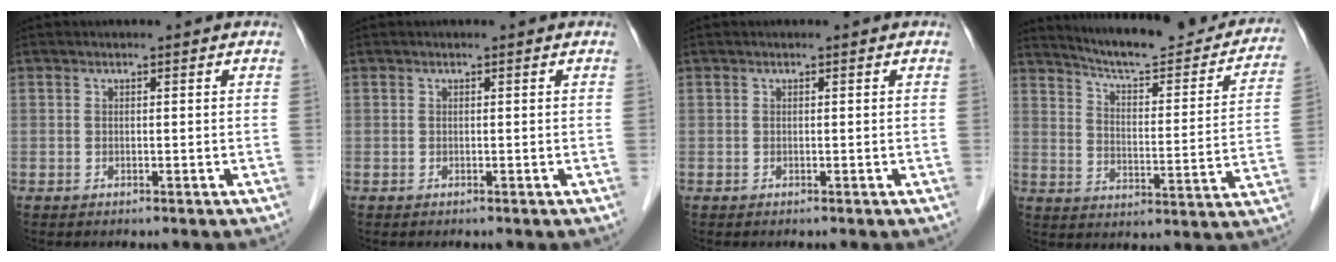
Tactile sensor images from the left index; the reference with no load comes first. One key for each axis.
{"total": 0.0}
{"total": 0.0}
{"total": 21.2, "fx": 19.3, "fy": 3.4, "fz": 7.9, "tx": -0.104, "ty": -0.036, "tz": 0.248}